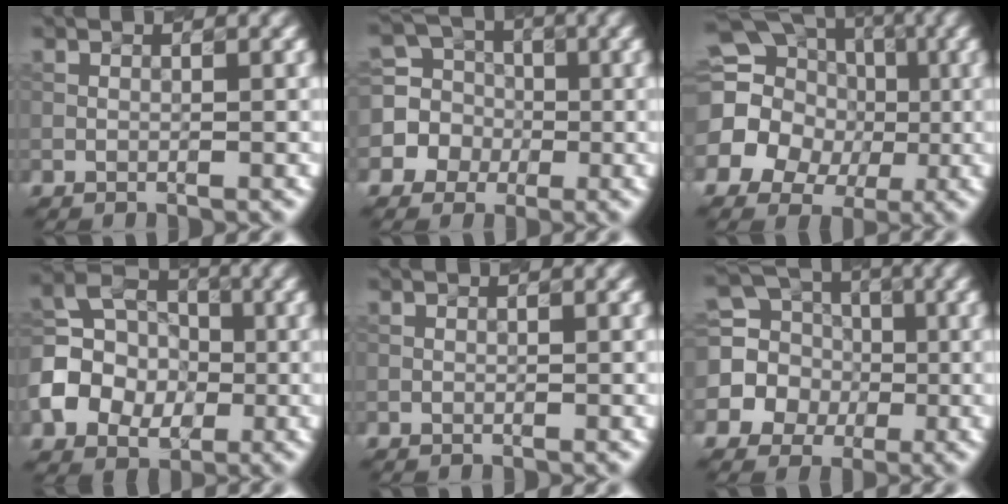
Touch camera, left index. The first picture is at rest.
{"total": 4.4, "force": [-0.3, 4.3, 1.1], "torque": [-0.011, 0.018, -0.031]}
{"total": 15.7, "force": [1.3, 14.3, 6.5], "torque": [-0.164, 0.016, -0.011]}
{"total": 6.6, "force": [-1.8, 5.4, 3.4], "torque": [-0.064, 0.006, -0.042]}
{"total": 0.0}
{"total": 6.9, "force": [0.5, 6.3, 2.8], "torque": [-0.059, 0.017, -0.024]}